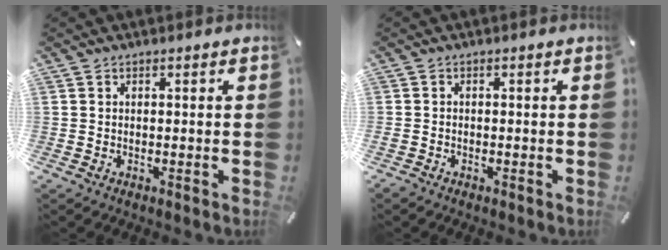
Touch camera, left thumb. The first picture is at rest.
{"total": 0.9, "force": [-0.7, 0.6, 0.2], "torque": [-0.002, 0.003, -0.015]}